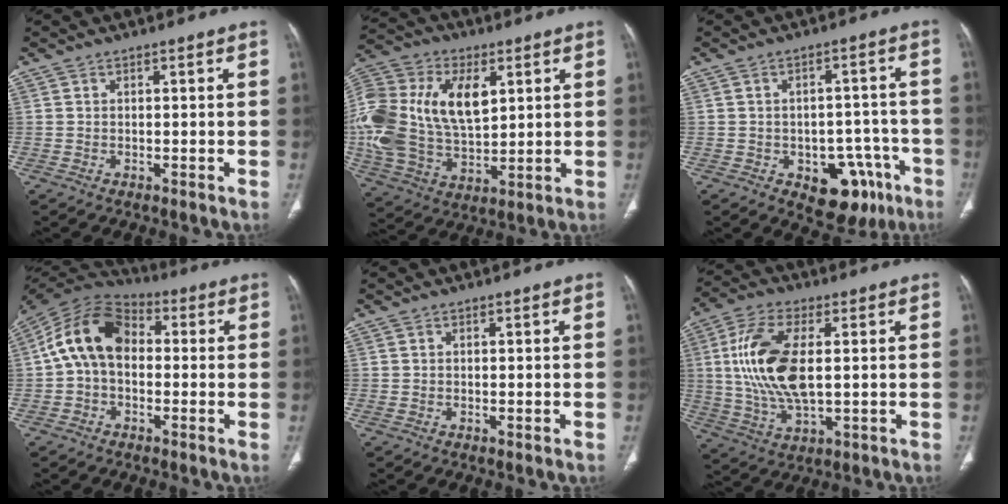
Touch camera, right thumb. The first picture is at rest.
{"total": 26.1, "force": [5.2, 16.0, 19.9], "torque": [-0.438, 0.010, 0.098]}
{"total": 12.0, "force": [-5.8, 7.4, 7.4], "torque": [-0.051, 0.036, -0.067]}
{"total": 13.1, "force": [0.4, 9.1, 9.5], "torque": [-0.161, 0.037, -0.009]}
{"total": 0.0}
{"total": 15.7, "force": [1.8, 7.3, 13.8], "torque": [-0.288, -0.003, 0.037]}